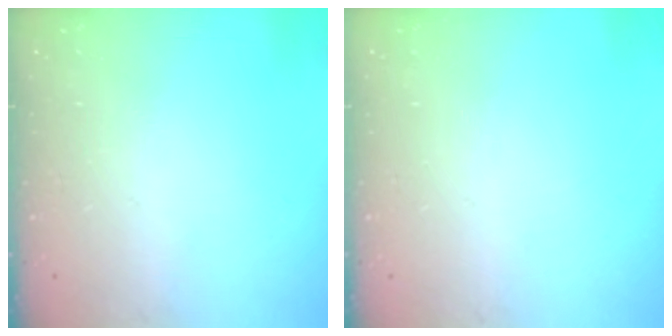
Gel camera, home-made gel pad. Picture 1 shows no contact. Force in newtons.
{"total": 0.0}